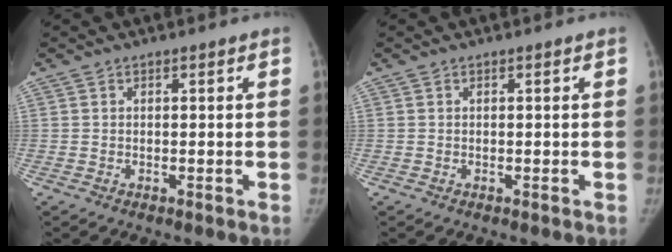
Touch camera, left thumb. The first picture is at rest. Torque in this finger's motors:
{"motor_torque": [0.00, 0.00, 0.06, -0.02, 0.00]}